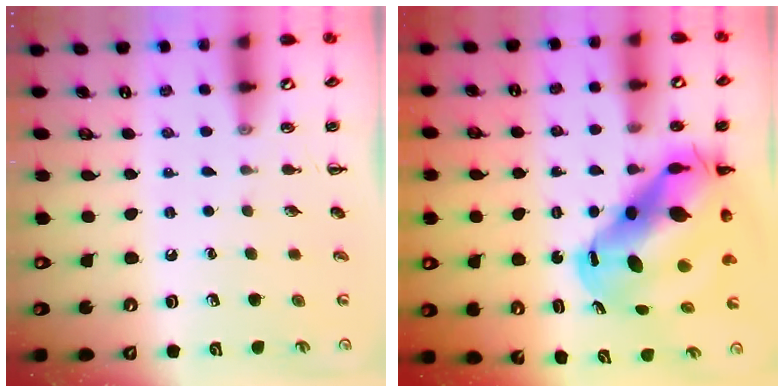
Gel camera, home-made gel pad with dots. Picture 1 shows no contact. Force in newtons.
{"total": 17.3, "press": 16.7, "slide": 4.7}